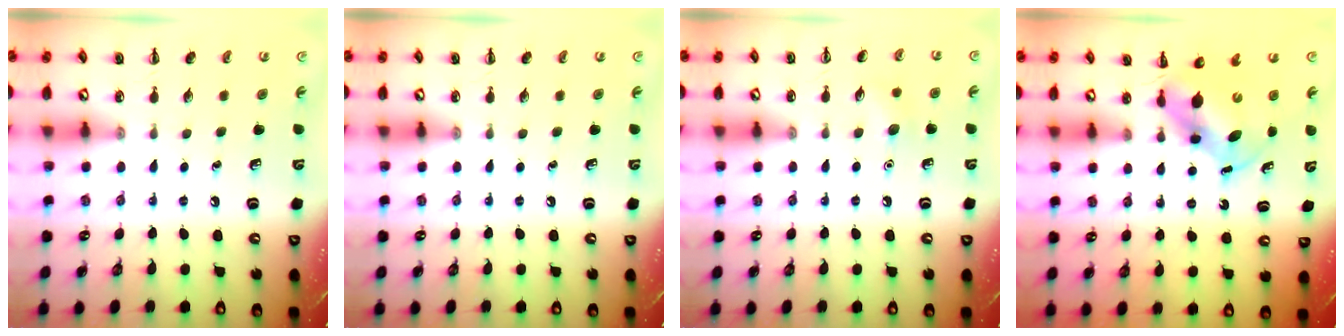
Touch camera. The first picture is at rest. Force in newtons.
{"total": 0.0}
{"total": 5.5, "press": 5.3, "slide": 1.6}
{"total": 5.5, "press": 5.4, "slide": 0.6}